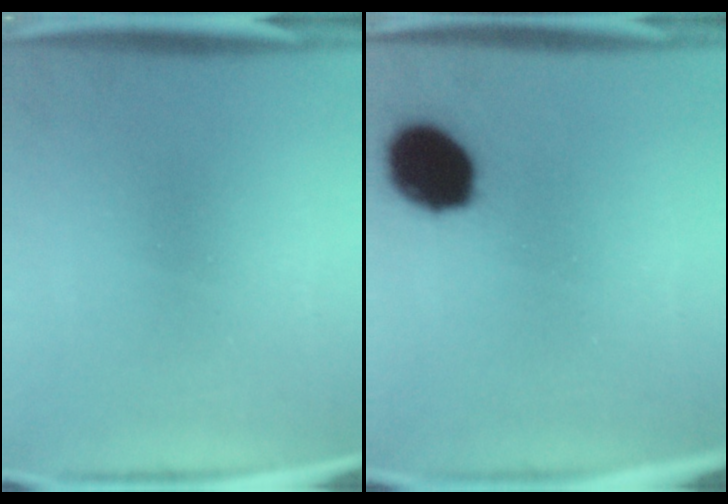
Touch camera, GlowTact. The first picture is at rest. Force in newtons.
{"total": 13.7}